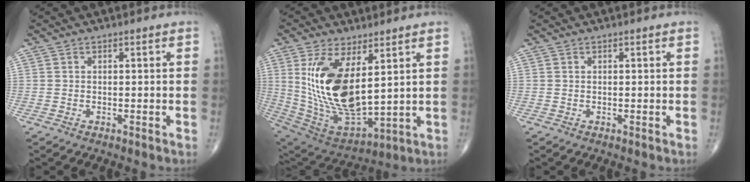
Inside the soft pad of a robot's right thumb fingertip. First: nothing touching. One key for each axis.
{"total": 18.9, "fx": 4.7, "fy": 8.6, "fz": 16.1, "tx": -0.304, "ty": -0.030, "tz": 0.111}
{"total": 0.0}